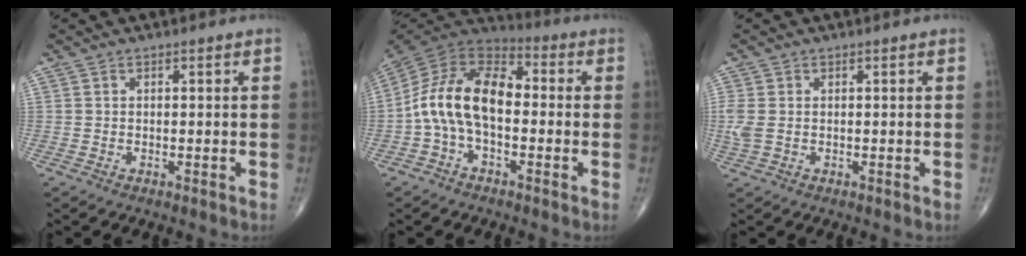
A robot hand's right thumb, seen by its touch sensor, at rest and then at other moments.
{"total": 14.9, "force": [-1.6, 8.7, 11.9], "torque": [-0.209, 0.041, -0.042]}
{"total": 3.3, "force": [0.0, 2.2, 2.5], "torque": [-0.082, 0.005, 0.002]}